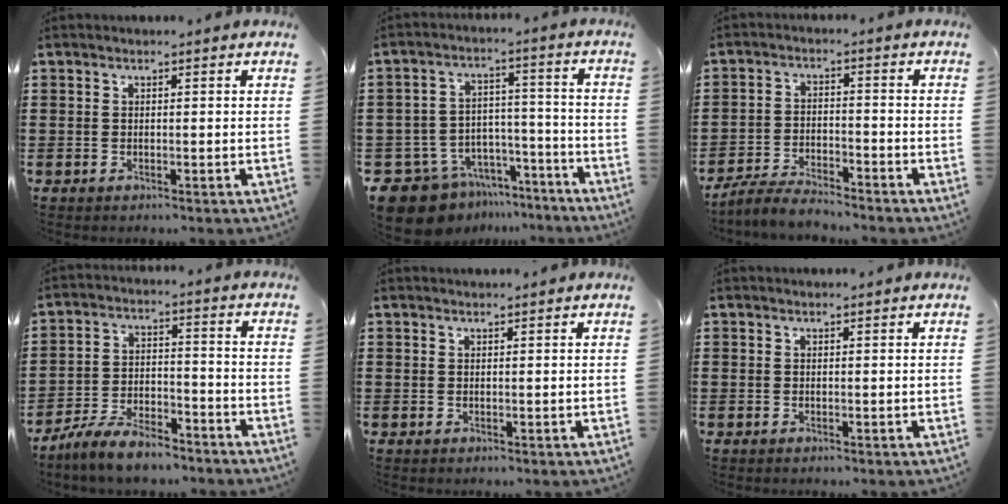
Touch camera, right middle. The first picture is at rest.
{"total": 10.1, "force": [-8.8, 4.5, 2.0], "torque": [-0.054, 0.026, -0.167]}
{"total": 4.4, "force": [-4.3, 0.5, 1.0], "torque": [-0.026, 0.003, -0.089]}
{"total": 7.6, "force": [-6.9, 1.6, 2.8], "torque": [-0.056, 0.010, -0.132]}
{"total": 0.5, "force": [0.5, 0.0, 0.0], "torque": [-0.002, -0.001, 0.010]}
{"total": 0.0}